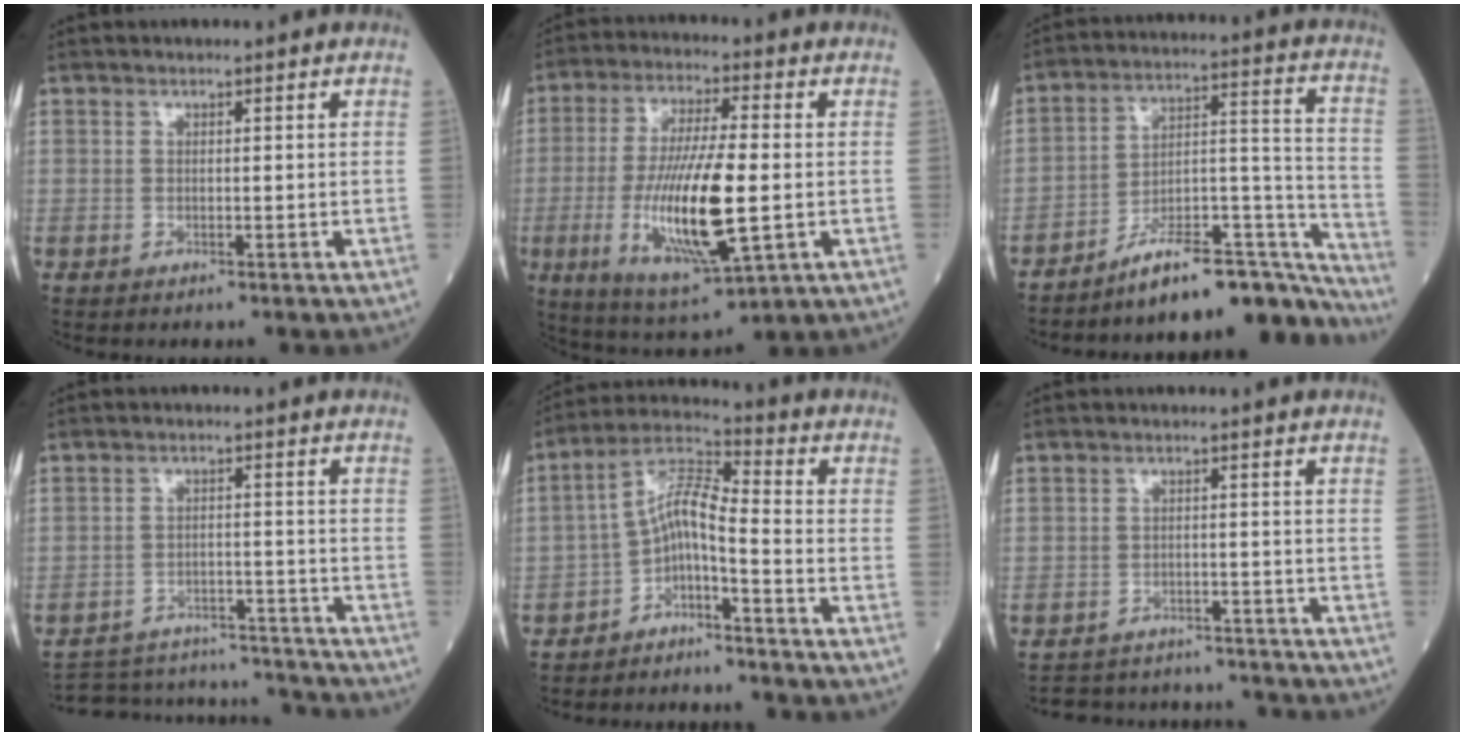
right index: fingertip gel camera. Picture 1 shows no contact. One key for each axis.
{"total": 16.3, "fx": -2.6, "fy": 2.9, "fz": 15.8, "tx": -0.313, "ty": -0.025, "tz": -0.038}
{"total": 18.6, "fx": -17.1, "fy": 3.3, "fz": 6.6, "tx": -0.058, "ty": 0.073, "tz": -0.256}
{"total": 15.5, "fx": -15.0, "fy": 2.7, "fz": 2.5, "tx": -0.048, "ty": 0.016, "tz": -0.204}
{"total": 6.6, "fx": -3.1, "fy": 1.4, "fz": 5.6, "tx": -0.106, "ty": 0.027, "tz": -0.061}
{"total": 11.3, "fx": -10.8, "fy": 3.2, "fz": 1.3, "tx": -0.022, "ty": 0.021, "tz": -0.139}